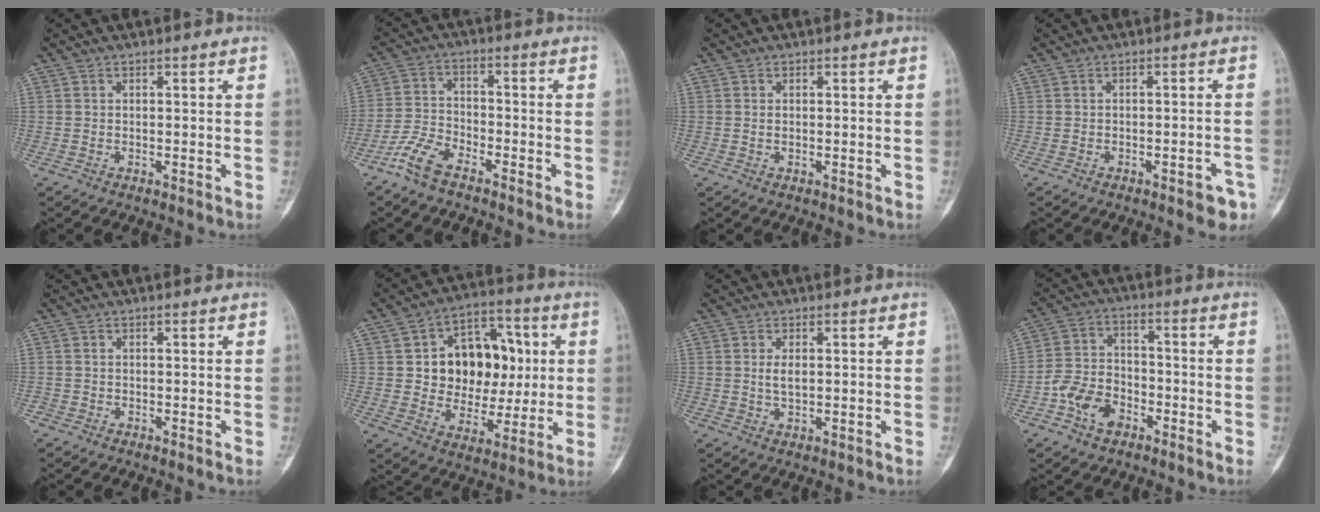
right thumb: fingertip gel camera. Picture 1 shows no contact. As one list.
[{"total": 6.8, "force": [-5.0, 2.6, 3.8], "torque": [-0.086, 0.019, -0.106]}, {"total": 0.6, "force": [0.0, 0.3, 0.5], "torque": [-0.010, -0.001, 0.001]}, {"total": 4.0, "force": [-2.3, 1.3, 3.0], "torque": [-0.027, 0.014, -0.022]}, {"total": 0.6, "force": [-0.4, 0.4, -0.1], "torque": [0.004, 0.003, -0.011]}, {"total": 17.5, "force": [2.4, 13.1, 11.4], "torque": [-0.109, 0.016, 0.043]}, {"total": 2.5, "force": [0.4, 1.2, 2.2], "torque": [-0.043, -0.003, 0.010]}, {"total": 9.1, "force": [-4.3, 6.2, 5.0], "torque": [-0.079, 0.032, -0.080]}]